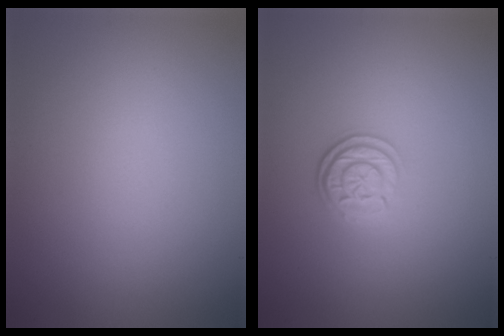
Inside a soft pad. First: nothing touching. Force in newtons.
{"total": 3.0, "press": 2.5, "slide": 1.6}